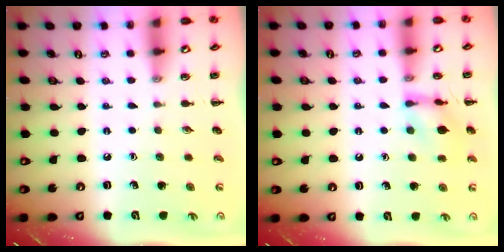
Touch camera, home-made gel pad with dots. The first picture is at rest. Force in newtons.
{"total": 10.0, "press": 10.0, "slide": 0.8}